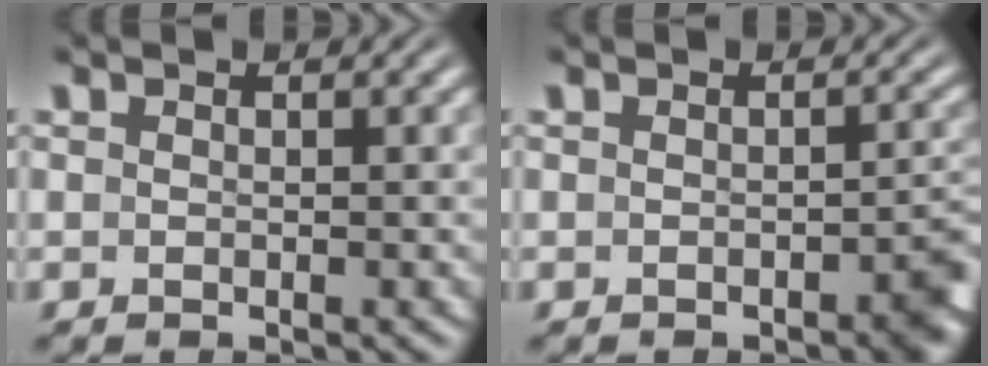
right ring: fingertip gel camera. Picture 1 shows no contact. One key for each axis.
{"total": 2.1, "fx": -1.2, "fy": 0.6, "fz": 1.6, "tx": -0.019, "ty": 0.002, "tz": -0.021}